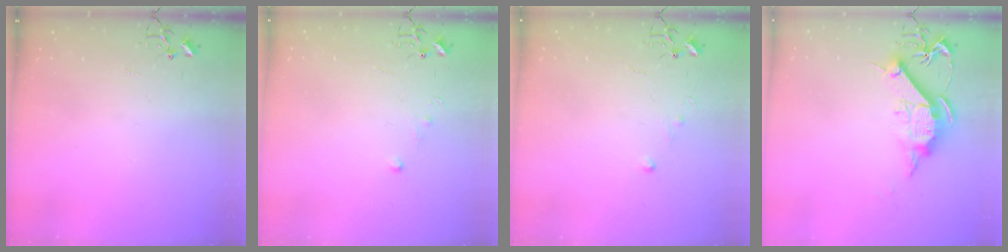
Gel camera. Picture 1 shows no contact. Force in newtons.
{"total": 3.8, "press": 3.8, "slide": 0.5}
{"total": 3.8, "press": 3.8, "slide": 0.5}
{"total": 11.7, "press": 11.7, "slide": 0.3}